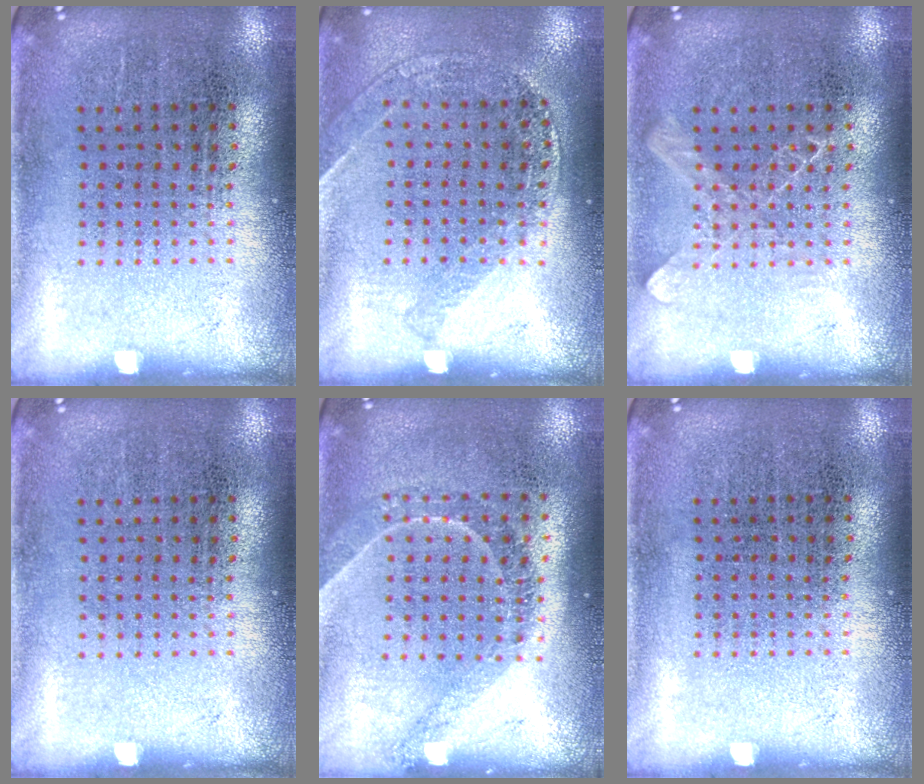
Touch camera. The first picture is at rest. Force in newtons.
{"total": 1.2, "press": 1.2, "slide": 0.1}
{"total": 1.1, "press": 1.1, "slide": 0.2}
{"total": 0.0}
{"total": 1.3, "press": 1.1, "slide": 0.7}
{"total": 0.0}